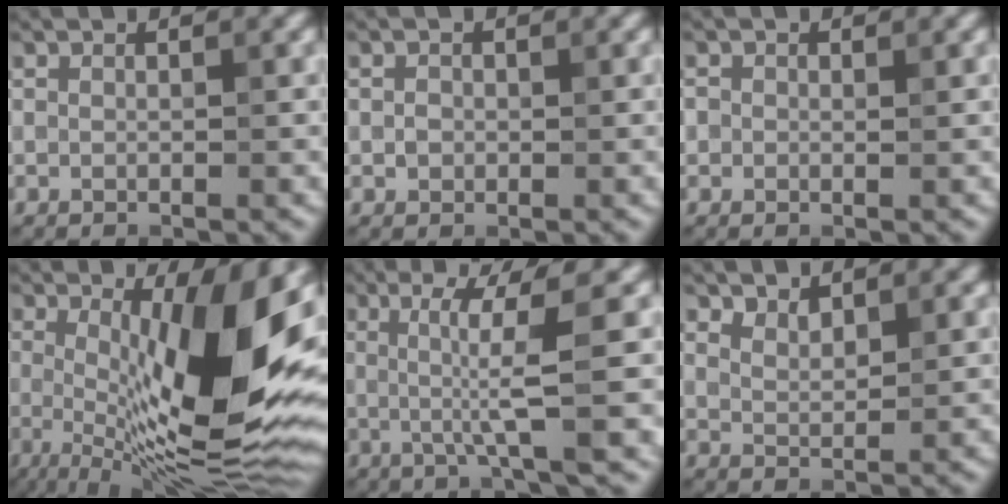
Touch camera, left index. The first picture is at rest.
{"total": 0.9, "force": [0.0, 0.8, 0.3], "torque": [-0.004, -0.002, -0.003]}
{"total": 1.0, "force": [0.3, 0.9, 0.4], "torque": [0.000, -0.002, 0.000]}
{"total": 13.5, "force": [1.1, 3.7, 12.9], "torque": [-0.184, -0.007, 0.018]}
{"total": 5.9, "force": [0.7, 0.6, 5.9], "torque": [-0.100, 0.001, 0.015]}
{"total": 2.4, "force": [2.0, 1.0, 0.8], "torque": [-0.016, -0.007, 0.036]}